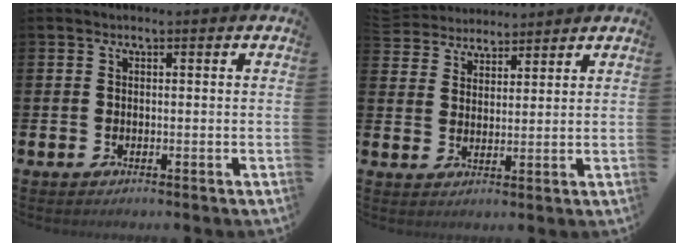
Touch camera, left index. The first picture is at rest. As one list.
[{"total": 4.8, "force": [4.7, 1.0, -0.4], "torque": [-0.018, -0.021, 0.087]}]